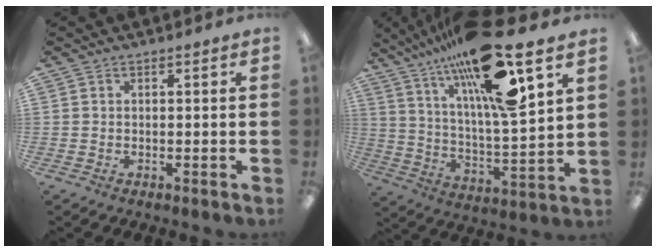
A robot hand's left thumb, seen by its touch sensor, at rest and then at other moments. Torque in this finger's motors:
{"motor_torque": [3.00, 2.00, 2.38, -0.40, 0.73]}